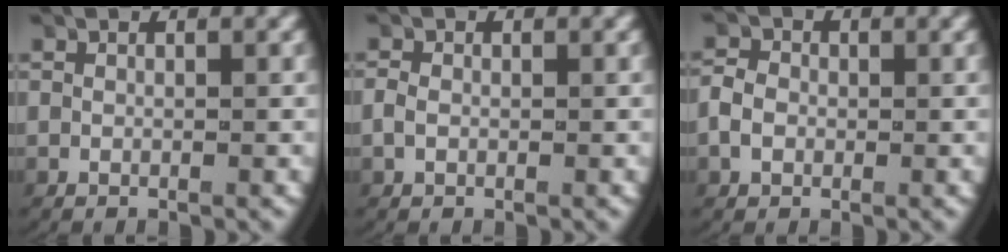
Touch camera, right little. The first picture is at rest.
{"total": 1.0, "force": [-0.2, 0.8, 0.6], "torque": [-0.017, 0.002, -0.004]}
{"total": 2.0, "force": [-0.3, 1.7, 0.9], "torque": [-0.025, 0.003, -0.009]}